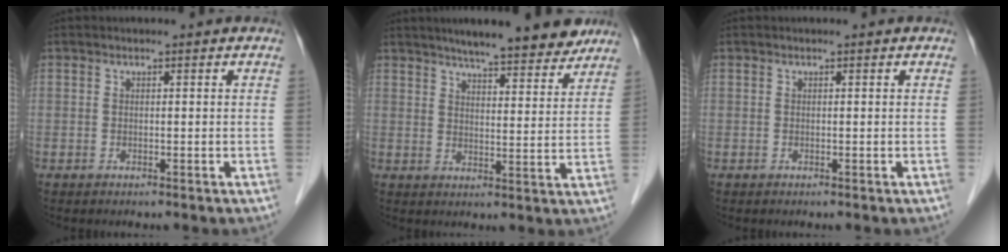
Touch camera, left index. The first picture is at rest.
{"total": 13.9, "force": [11.8, 2.0, 7.0], "torque": [-0.094, 0.001, 0.160]}
{"total": 0.0}